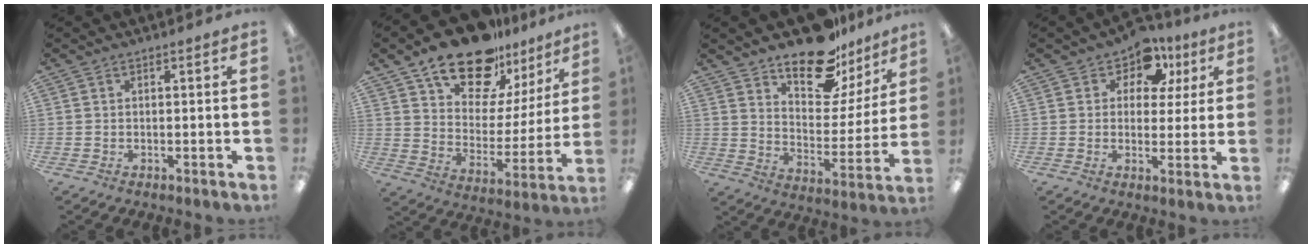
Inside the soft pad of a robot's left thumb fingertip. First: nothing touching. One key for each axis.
{"total": 19.8, "fx": 15.5, "fy": 9.3, "fz": 8.2, "tx": -0.142, "ty": -0.105, "tz": 0.274}
{"total": 16.8, "fx": 13.6, "fy": 7.1, "fz": 6.8, "tx": -0.107, "ty": -0.100, "tz": 0.240}
{"total": 7.8, "fx": 4.5, "fy": 5.5, "fz": 3.2, "tx": -0.058, "ty": -0.021, "tz": 0.080}